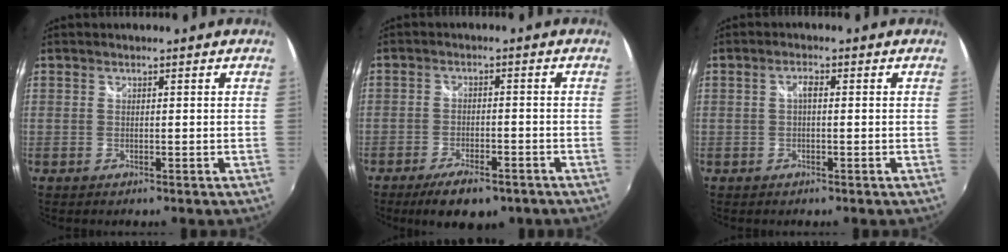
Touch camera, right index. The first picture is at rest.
{"total": 9.0, "force": [-6.4, 3.3, 5.4], "torque": [-0.120, -0.014, -0.097]}
{"total": 1.6, "force": [0.0, 0.6, 1.5], "torque": [-0.028, 0.007, -0.003]}